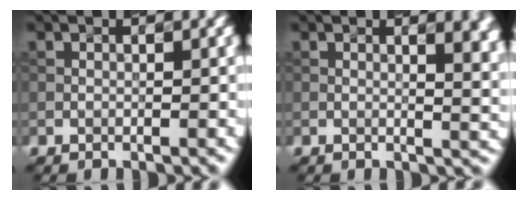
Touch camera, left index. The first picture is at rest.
{"total": 6.7, "force": [2.4, 3.2, 5.4], "torque": [-0.020, 0.018, 0.028]}